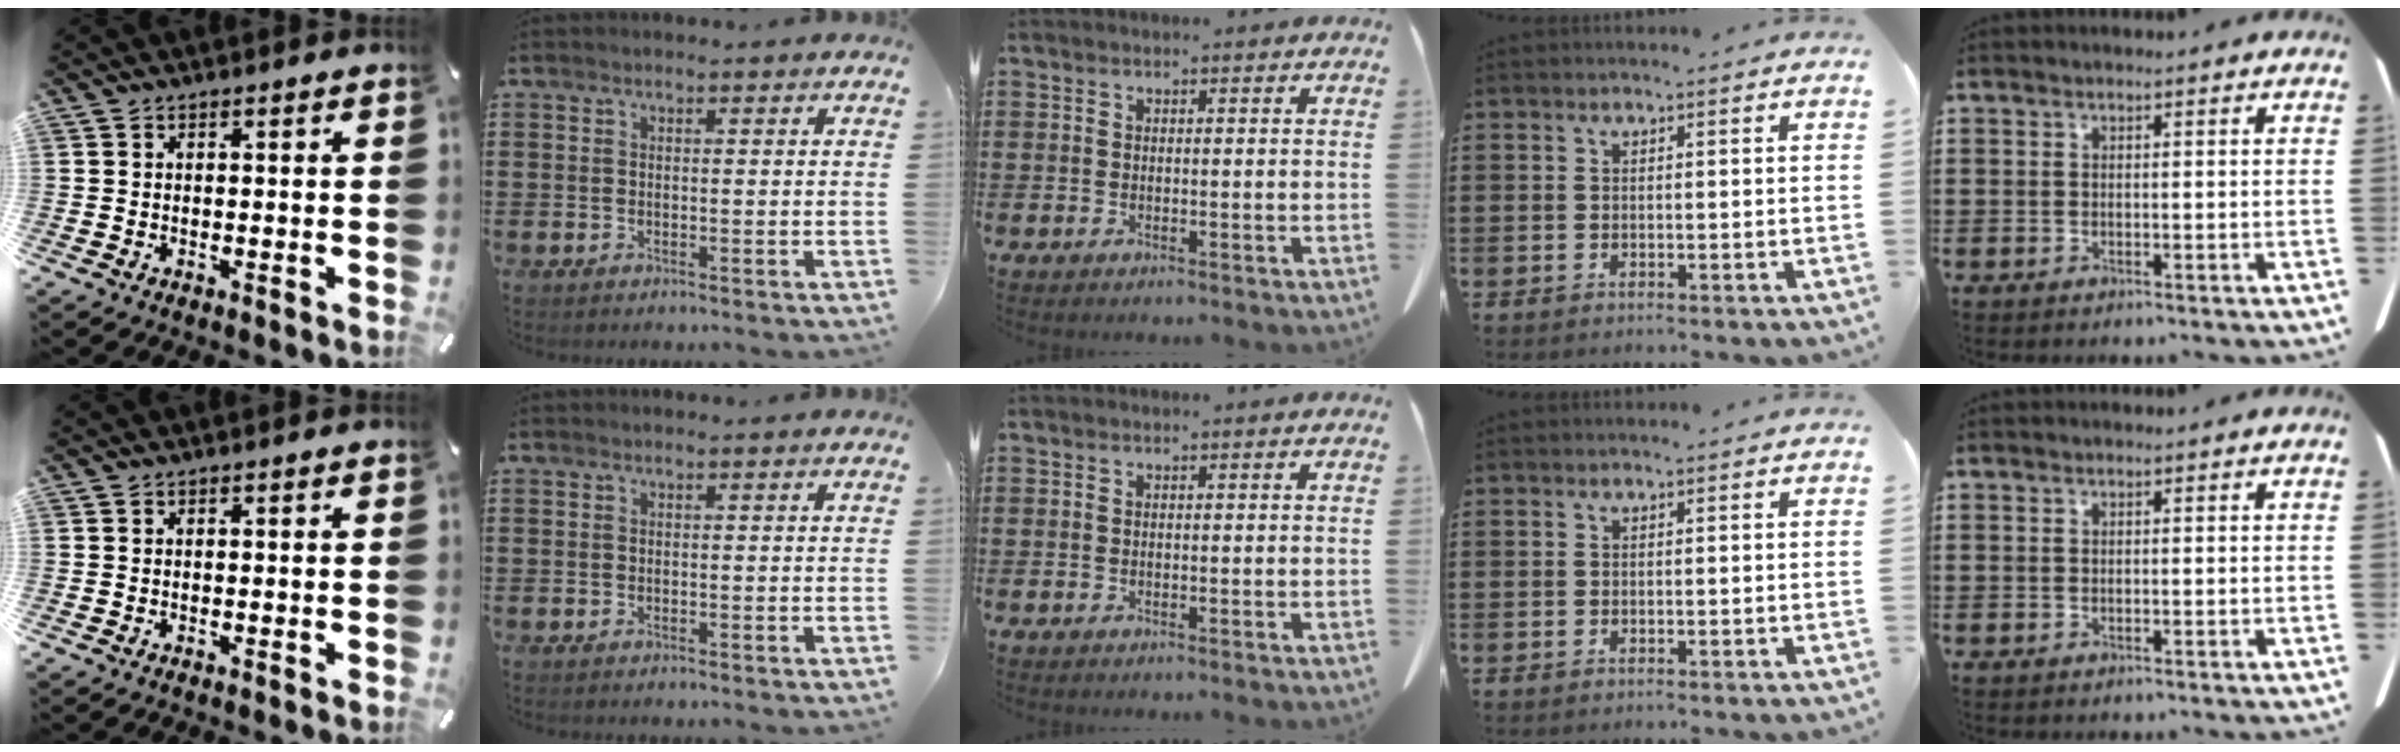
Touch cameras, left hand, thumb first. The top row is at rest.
{}